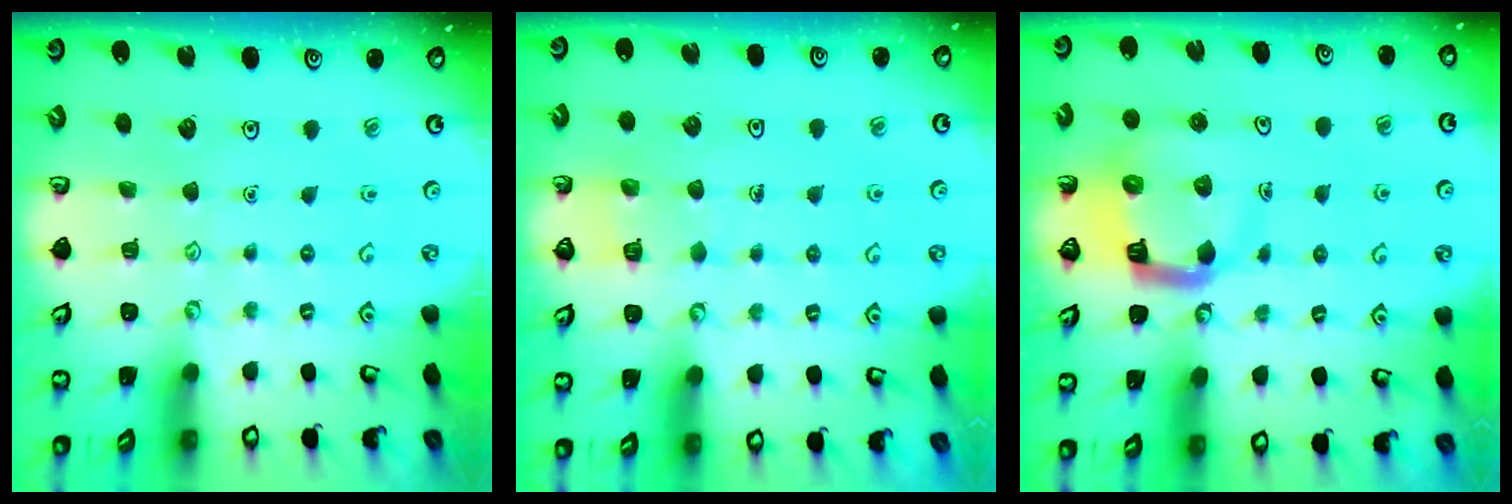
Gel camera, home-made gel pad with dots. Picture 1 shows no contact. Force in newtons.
{"total": 4.7, "press": 4.7, "slide": 0.4}
{"total": 10.3, "press": 10.2, "slide": 1.2}